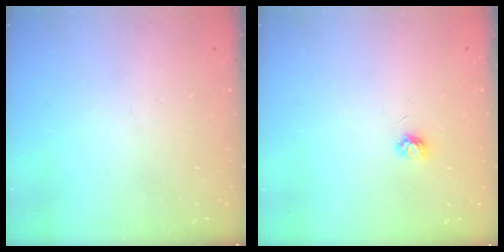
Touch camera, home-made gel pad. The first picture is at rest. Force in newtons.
{"total": 3.5, "press": 3.4, "slide": 0.3}